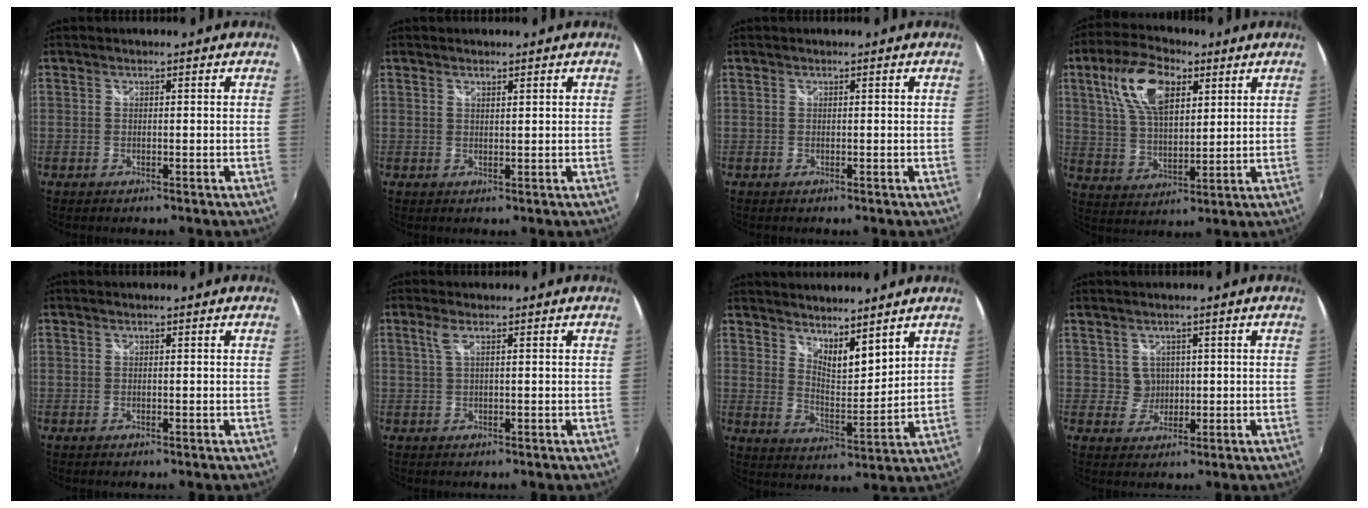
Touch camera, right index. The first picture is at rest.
{"total": 0.9, "force": [0.8, 0.0, 0.4], "torque": [-0.005, -0.001, 0.014]}
{"total": 0.0}
{"total": 13.9, "force": [6.1, 6.8, 10.4], "torque": [-0.199, 0.025, 0.115]}
{"total": 0.0}
{"total": 1.6, "force": [0.4, 0.0, 1.5], "torque": [-0.029, 0.002, 0.006]}
{"total": 8.0, "force": [6.6, 2.1, 4.0], "torque": [-0.054, -0.008, 0.114]}
{"total": 2.6, "force": [0.6, 2.5, -0.1], "torque": [0.007, 0.010, 0.013]}